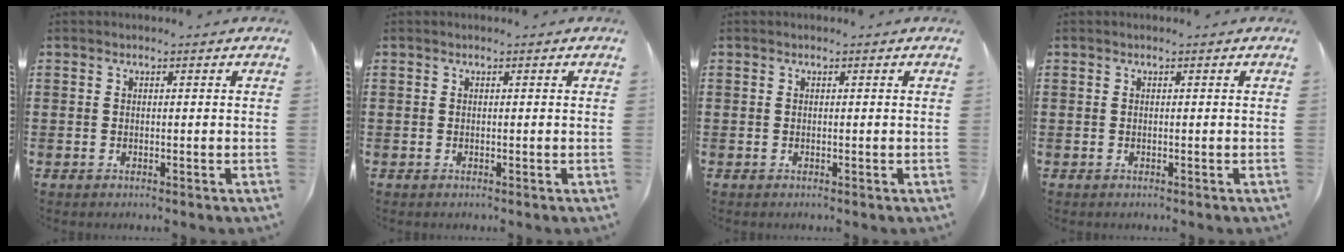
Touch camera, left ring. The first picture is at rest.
{"total": 0.0}
{"total": 0.0}
{"total": 0.0}